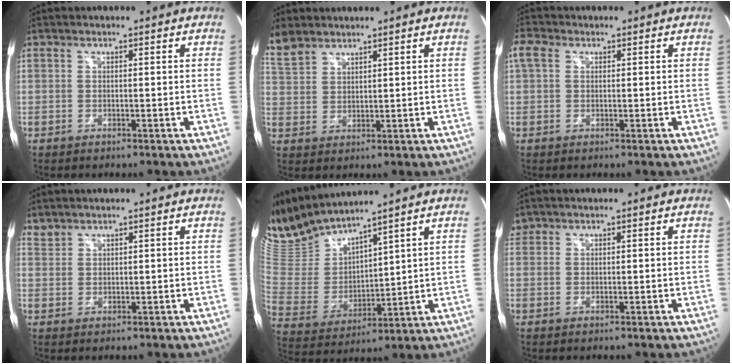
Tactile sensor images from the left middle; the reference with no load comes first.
{"total": 6.2, "force": [5.4, 2.7, 1.7], "torque": [-0.048, 0.014, 0.121]}
{"total": 2.8, "force": [1.0, 2.1, 1.6], "torque": [-0.050, 0.023, 0.022]}
{"total": 1.7, "force": [1.6, 0.4, -0.1], "torque": [0.001, 0.008, 0.036]}
{"total": 12.0, "force": [11.3, 0.7, 4.1], "torque": [-0.102, -0.004, 0.243]}
{"total": 1.6, "force": [1.3, 1.0, 0.0], "torque": [0.000, 0.015, 0.025]}